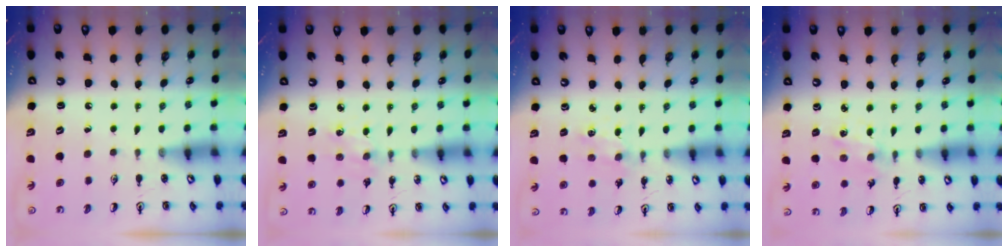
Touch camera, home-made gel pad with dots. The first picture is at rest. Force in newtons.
{"total": 4.5, "press": 4.5, "slide": 0.5}
{"total": 1.1, "press": 1.1, "slide": 0.3}
{"total": 1.3, "press": 1.3, "slide": 0.2}